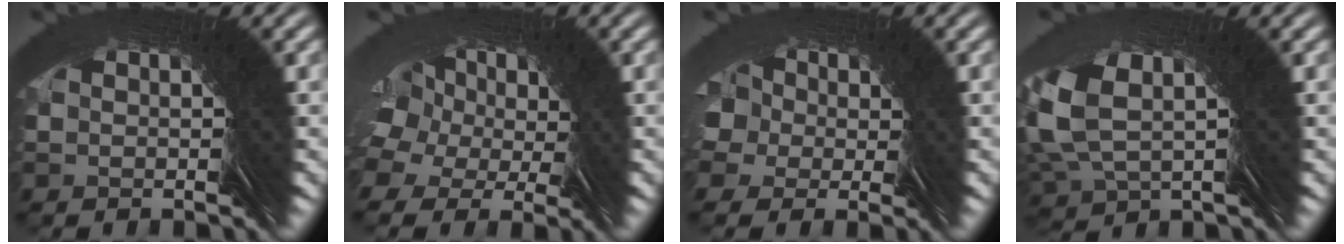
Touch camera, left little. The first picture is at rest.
{"total": 6.8, "force": [4.5, 4.1, 3.0], "torque": [-0.055, 0.023, 0.054]}
{"total": 6.0, "force": [1.9, 4.6, 3.3], "torque": [-0.064, -0.005, 0.027]}
{"total": 4.1, "force": [1.7, 3.1, 2.2], "torque": [-0.081, 0.001, 0.020]}